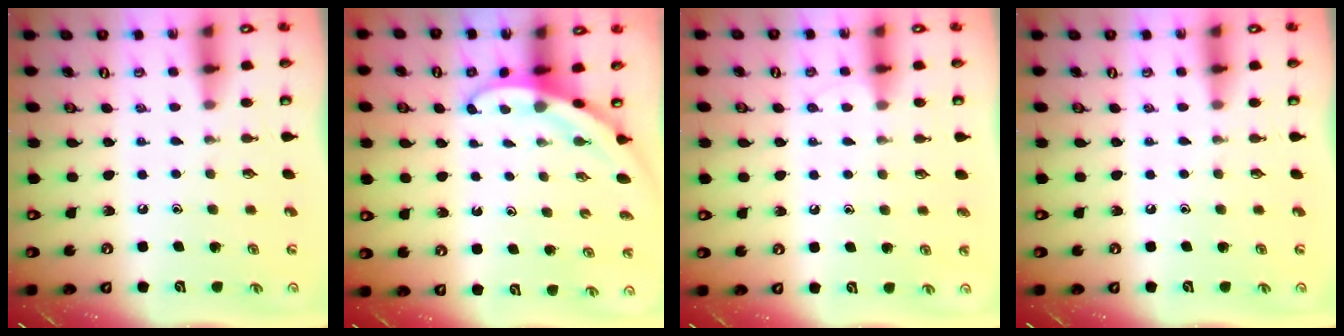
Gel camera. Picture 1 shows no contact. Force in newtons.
{"total": 3.3, "press": 3.3, "slide": 0.1}
{"total": 3.9, "press": 3.9, "slide": 0.3}
{"total": 0.0}